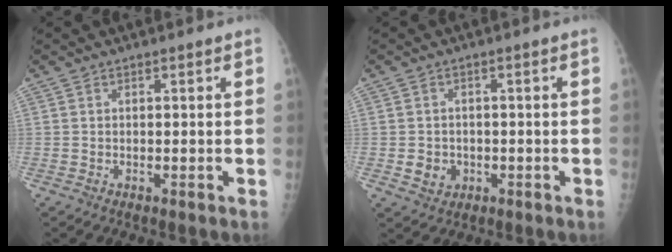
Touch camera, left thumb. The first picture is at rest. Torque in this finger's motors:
{"motor_torque": [-0.02, 0.02, 0.04, 0.04, -0.01]}